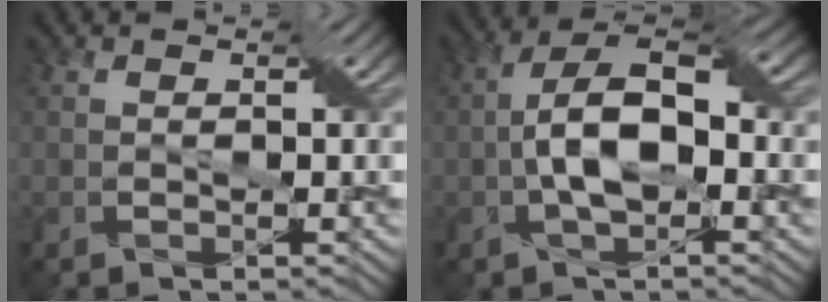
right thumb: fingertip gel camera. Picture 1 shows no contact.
{"total": 7.5, "force": [-0.7, 3.6, 6.6], "torque": [-0.129, 0.013, -0.015]}